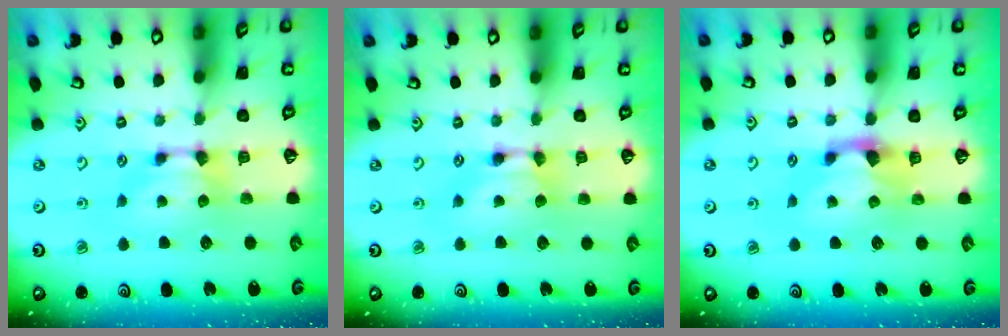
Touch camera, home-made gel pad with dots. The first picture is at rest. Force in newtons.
{"total": 1.6, "press": 1.6, "slide": 0.2}
{"total": 1.2, "press": 0.9, "slide": 0.9}